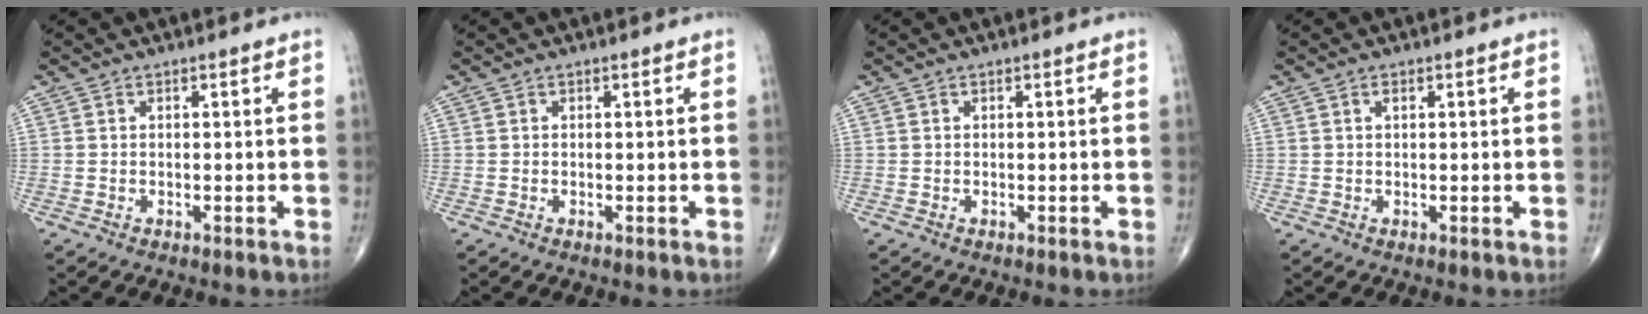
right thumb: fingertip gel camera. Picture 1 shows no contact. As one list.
[{"total": 0.0}, {"total": 0.0}, {"total": 1.0, "force": [0.5, 0.4, 0.8], "torque": [-0.014, 0.002, 0.007]}]